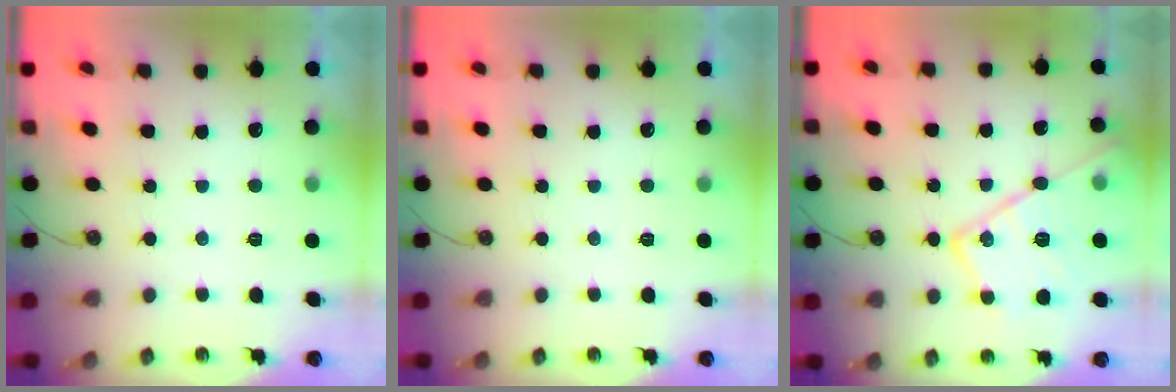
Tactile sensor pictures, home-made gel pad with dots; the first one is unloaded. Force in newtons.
{"total": 0.0}
{"total": 19.7, "press": 19.6, "slide": 2.0}